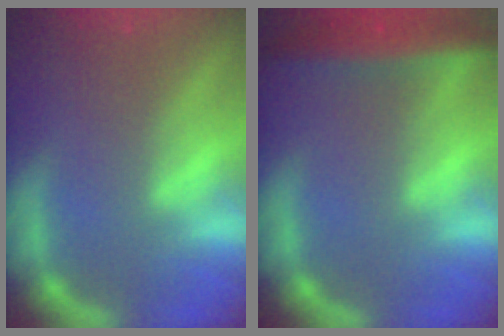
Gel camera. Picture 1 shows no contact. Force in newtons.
{"total": 5.5}